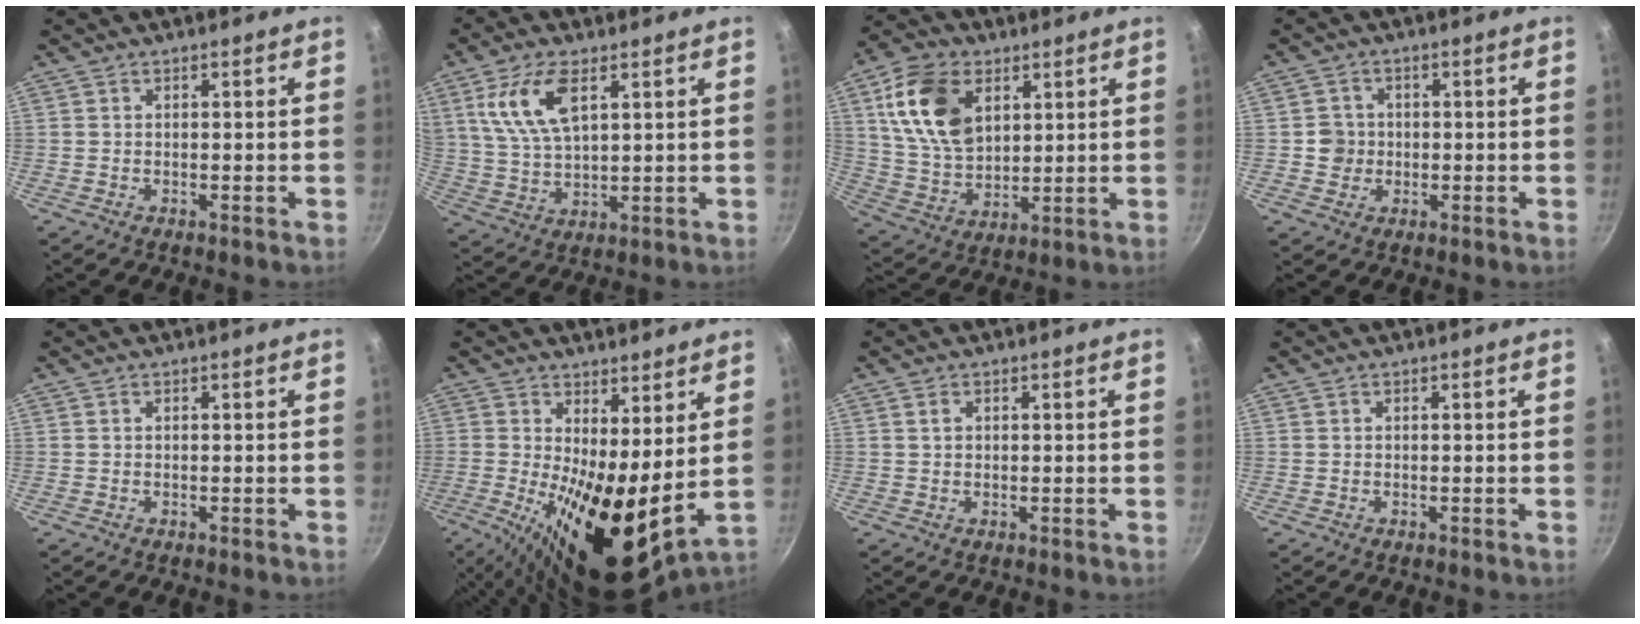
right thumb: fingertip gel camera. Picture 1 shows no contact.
{"total": 11.3, "force": [4.7, 5.2, 8.9], "torque": [-0.174, -0.010, 0.100]}
{"total": 16.1, "force": [5.6, 10.6, 10.8], "torque": [-0.178, -0.014, 0.111]}
{"total": 3.8, "force": [-0.2, 3.6, 0.9], "torque": [0.010, 0.009, -0.007]}
{"total": 0.0}
{"total": 14.8, "force": [2.2, 5.8, 13.5], "torque": [-0.203, -0.044, 0.039]}
{"total": 1.4, "force": [0.6, 1.0, 0.8], "torque": [-0.014, 0.001, 0.011]}
{"total": 0.0}